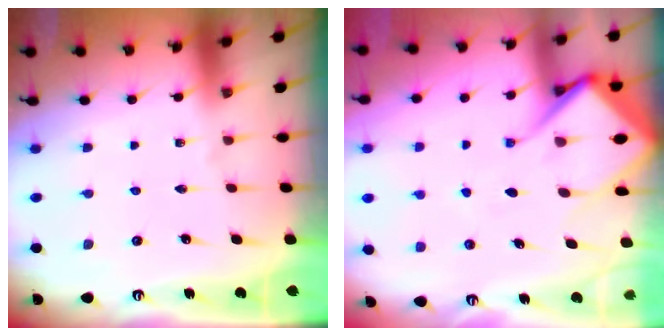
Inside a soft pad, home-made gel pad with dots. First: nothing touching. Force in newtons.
{"total": 12.1, "press": 12.1, "slide": 1.3}